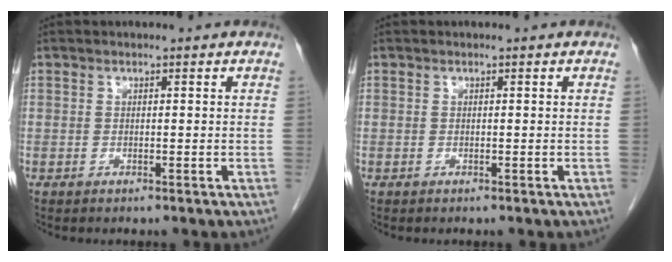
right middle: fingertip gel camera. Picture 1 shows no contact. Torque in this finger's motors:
{"motor_torque": [-0.31, 0.12, -0.01, -0.01]}